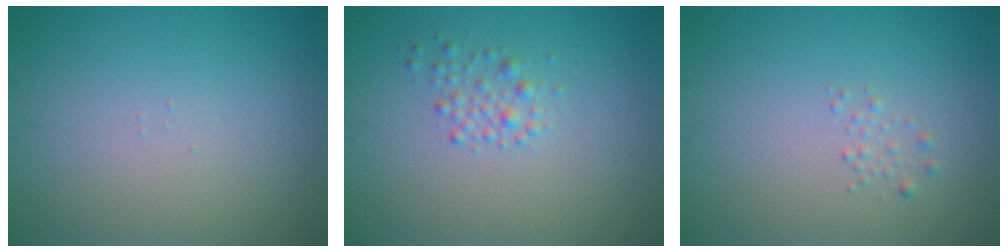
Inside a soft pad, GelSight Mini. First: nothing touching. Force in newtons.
{"total": 1.6, "press": 1.6, "slide": 0.0}
{"total": 0.8, "press": 0.8, "slide": 0.0}